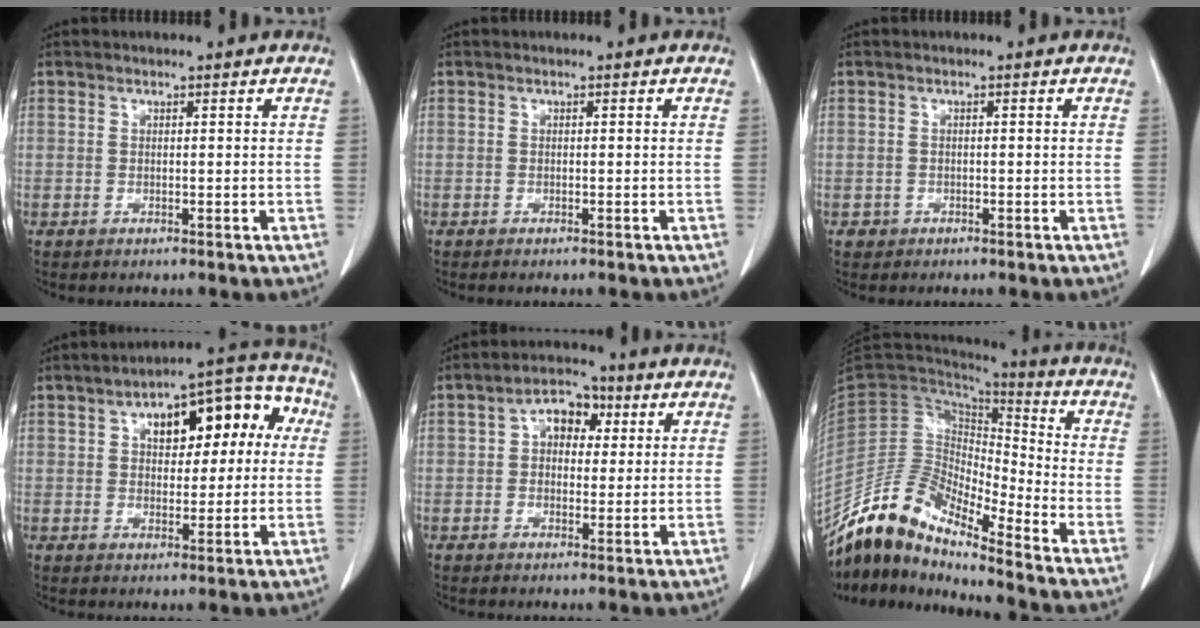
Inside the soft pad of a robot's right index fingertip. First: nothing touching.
{"total": 0.9, "force": [-0.7, 0.1, 0.5], "torque": [-0.010, -0.002, -0.009]}
{"total": 1.1, "force": [-0.6, 0.9, 0.0], "torque": [-0.004, 0.005, -0.009]}
{"total": 14.1, "force": [3.7, 6.7, 11.9], "torque": [-0.149, 0.054, 0.051]}
{"total": 6.2, "force": [1.7, 4.1, 4.4], "torque": [-0.072, 0.026, 0.024]}
{"total": 13.1, "force": [-11.6, 2.3, 5.5], "torque": [-0.105, 0.039, -0.221]}